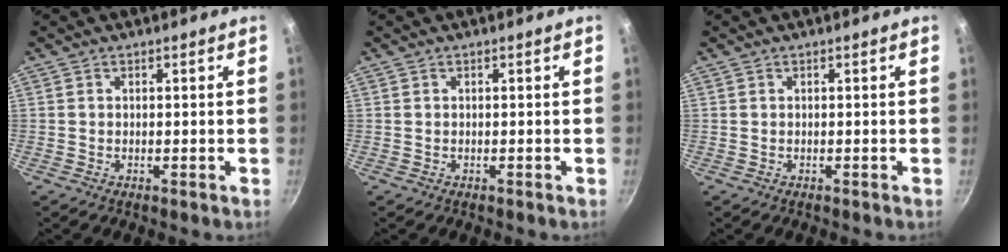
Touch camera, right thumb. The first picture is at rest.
{"total": 0.0}
{"total": 0.0}